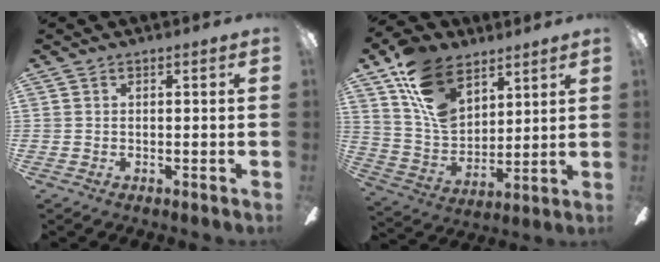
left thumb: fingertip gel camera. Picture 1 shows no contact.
{"total": 16.3, "force": [9.9, 10.1, 8.0], "torque": [-0.165, -0.033, 0.196]}